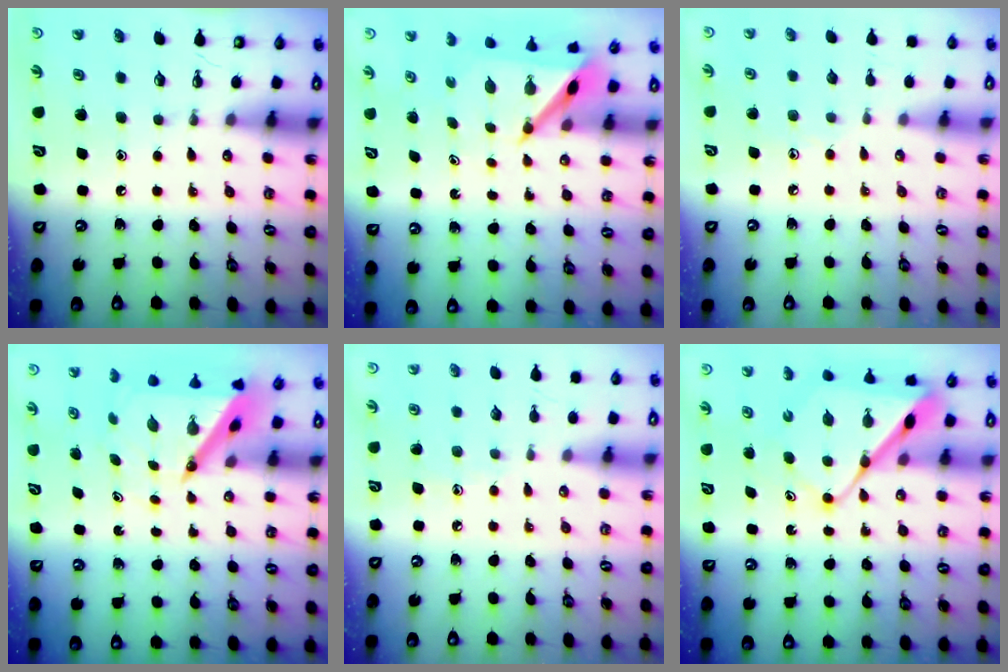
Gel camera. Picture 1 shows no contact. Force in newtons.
{"total": 6.1, "press": 6.1, "slide": 0.5}
{"total": 5.0, "press": 4.9, "slide": 0.5}
{"total": 6.2, "press": 6.2, "slide": 0.7}
{"total": 3.9, "press": 3.8, "slide": 0.4}
{"total": 11.3, "press": 11.3, "slide": 1.0}